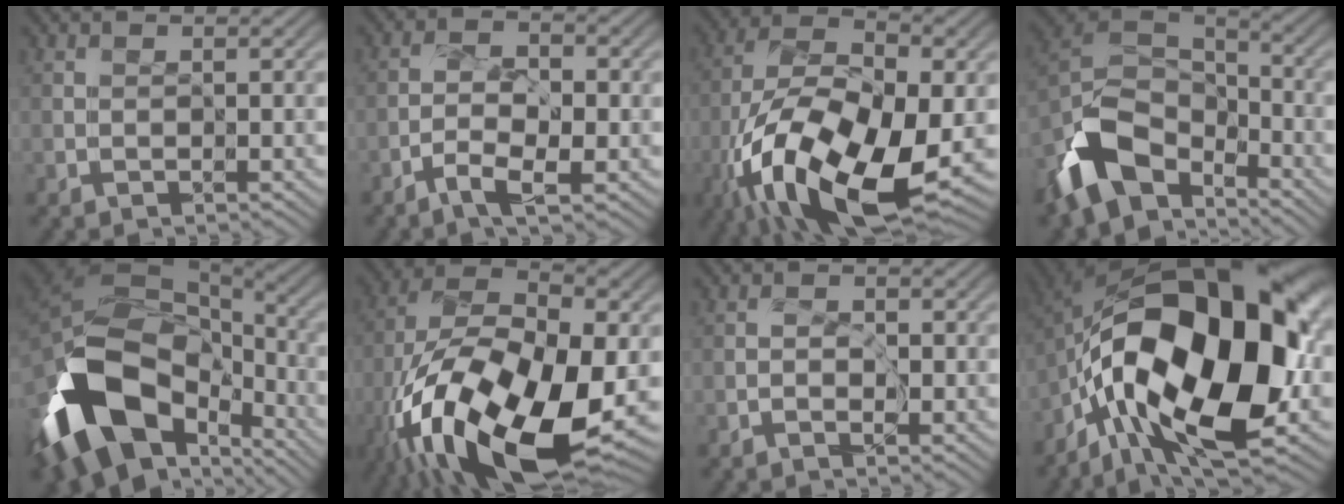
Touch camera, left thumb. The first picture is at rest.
{"total": 4.1, "force": [-2.2, 1.4, 3.1], "torque": [-0.063, 0.002, -0.043]}
{"total": 18.0, "force": [-7.7, 8.4, 14.0], "torque": [-0.286, -0.035, -0.141]}
{"total": 11.7, "force": [-6.7, 6.8, 6.6], "torque": [-0.148, -0.013, -0.144]}
{"total": 17.3, "force": [-7.3, 10.8, 11.4], "torque": [-0.267, -0.040, -0.111]}
{"total": 20.0, "force": [-8.1, 9.4, 15.7], "torque": [-0.332, -0.043, -0.130]}
{"total": 1.0, "force": [-0.5, 0.5, 0.7], "torque": [-0.009, 0.001, -0.012]}
{"total": 20.3, "force": [-4.0, 10.9, 16.7], "torque": [-0.324, -0.022, -0.055]}